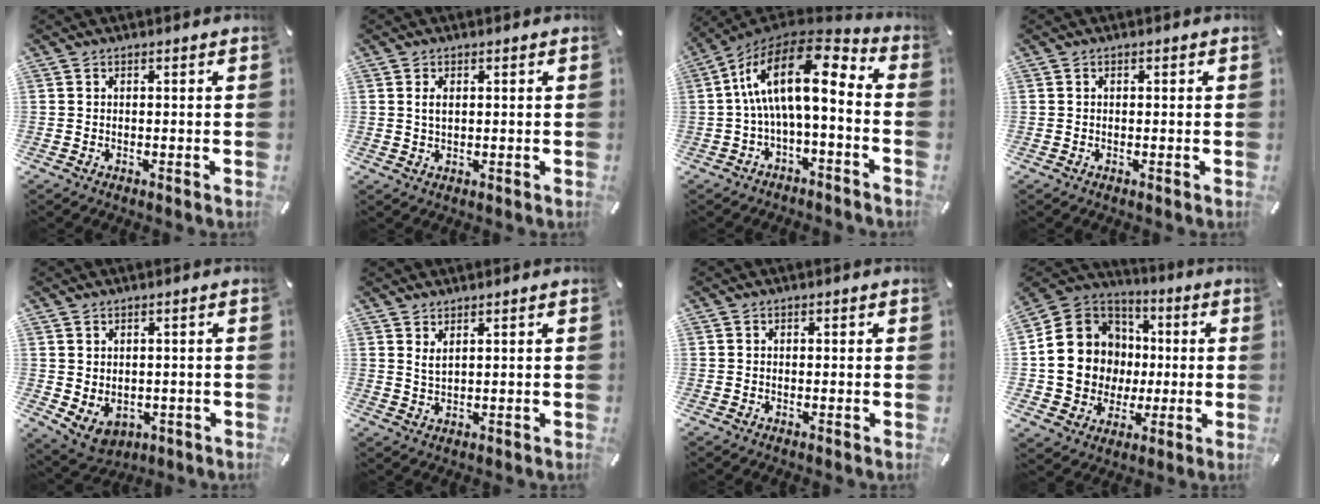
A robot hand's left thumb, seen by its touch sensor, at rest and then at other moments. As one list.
[{"total": 2.3, "force": [0.6, 1.3, 1.8], "torque": [-0.031, 0.002, 0.007]}, {"total": 17.1, "force": [2.2, 7.2, 15.4], "torque": [-0.288, -0.019, 0.033]}, {"total": 0.7, "force": [0.0, 0.5, 0.4], "torque": [-0.009, 0.003, -0.001]}, {"total": 4.2, "force": [0.7, 3.8, 1.6], "torque": [-0.031, -0.013, 0.012]}, {"total": 2.4, "force": [1.7, 0.7, 1.6], "torque": [-0.034, -0.001, 0.030]}, {"total": 0.6, "force": [0.0, 0.5, 0.3], "torque": [-0.006, 0.004, -0.001]}, {"total": 17.9, "force": [-0.1, 16.6, 6.6], "torque": [-0.133, -0.002, 0.018]}]